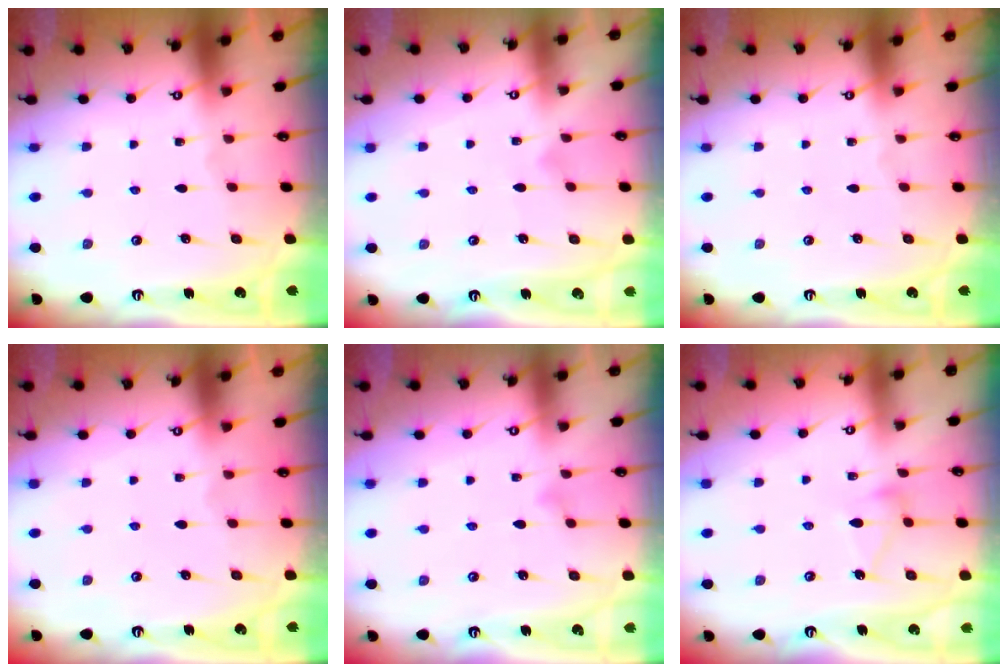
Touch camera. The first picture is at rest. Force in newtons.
{"total": 3.8, "press": 3.8, "slide": 0.2}
{"total": 0.0}
{"total": 3.7, "press": 3.7, "slide": 0.1}
{"total": 3.9, "press": 3.9, "slide": 0.2}
{"total": 7.5, "press": 7.4, "slide": 0.4}